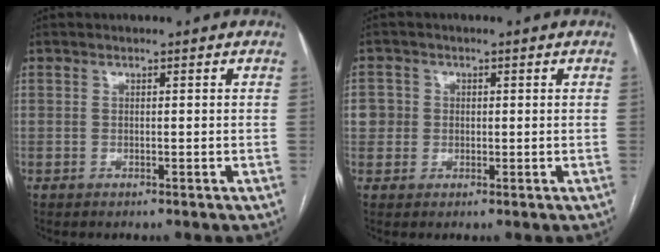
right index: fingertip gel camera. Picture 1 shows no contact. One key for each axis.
{"total": 3.1, "fx": 0.1, "fy": 3.1, "fz": 0.5, "tx": -0.001, "ty": 0.012, "tz": 0.002}